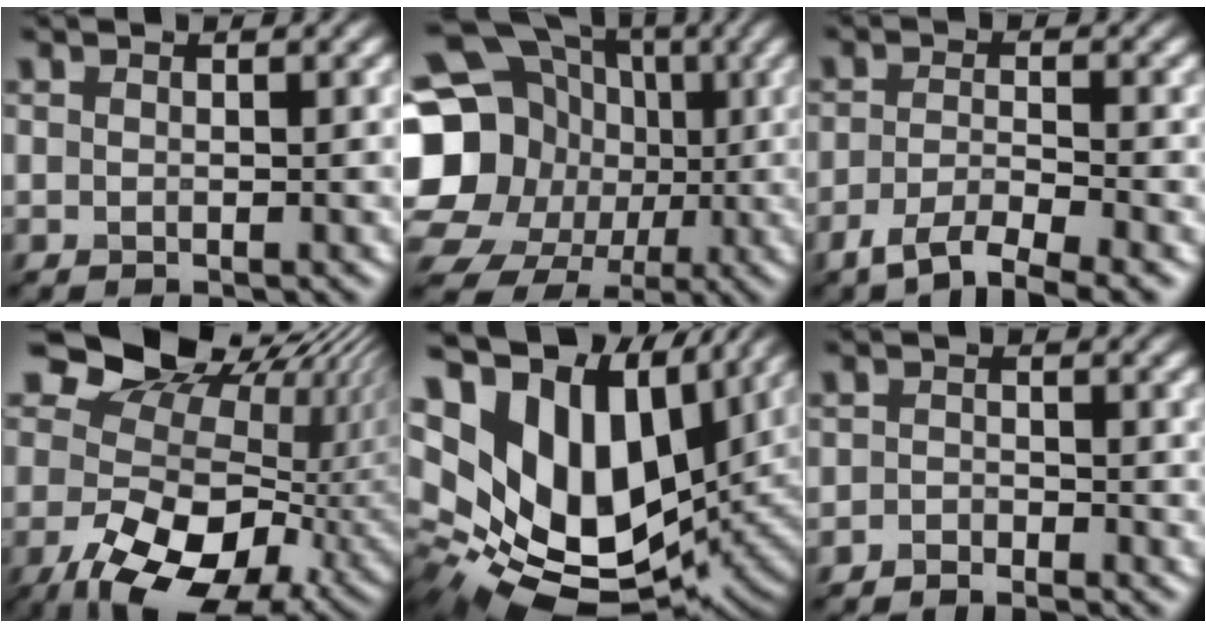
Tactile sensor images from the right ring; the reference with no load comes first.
{"total": 20.3, "force": [-0.3, 18.5, 8.2], "torque": [-0.186, 0.008, -0.046]}
{"total": 4.4, "force": [-2.9, 1.2, 3.1], "torque": [-0.060, -0.005, -0.057]}
{"total": 17.7, "force": [-0.4, 11.8, 13.1], "torque": [-0.222, -0.034, 0.034]}
{"total": 18.6, "force": [5.4, 11.8, 13.4], "torque": [-0.267, -0.005, 0.114]}
{"total": 1.5, "force": [-1.4, 0.3, 0.1], "torque": [0.001, 0.000, -0.030]}